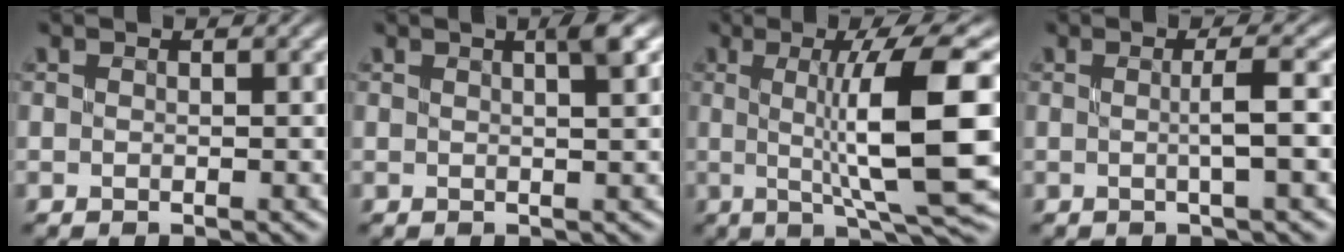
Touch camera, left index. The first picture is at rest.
{"total": 2.1, "force": [0.9, 0.3, 1.8], "torque": [-0.022, 0.005, 0.009]}
{"total": 10.7, "force": [0.5, 1.8, 10.5], "torque": [-0.148, -0.002, 0.016]}
{"total": 2.5, "force": [-0.3, 0.4, 2.5], "torque": [-0.045, -0.001, -0.009]}